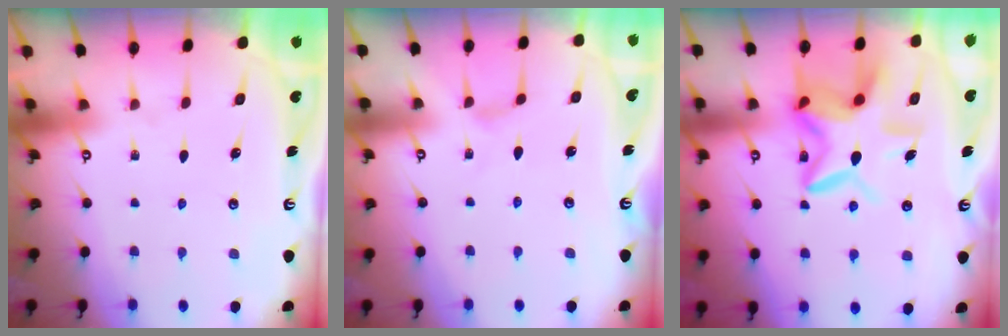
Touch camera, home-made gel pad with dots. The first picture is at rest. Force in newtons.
{"total": 0.0}
{"total": 12.8, "press": 12.7, "slide": 1.8}